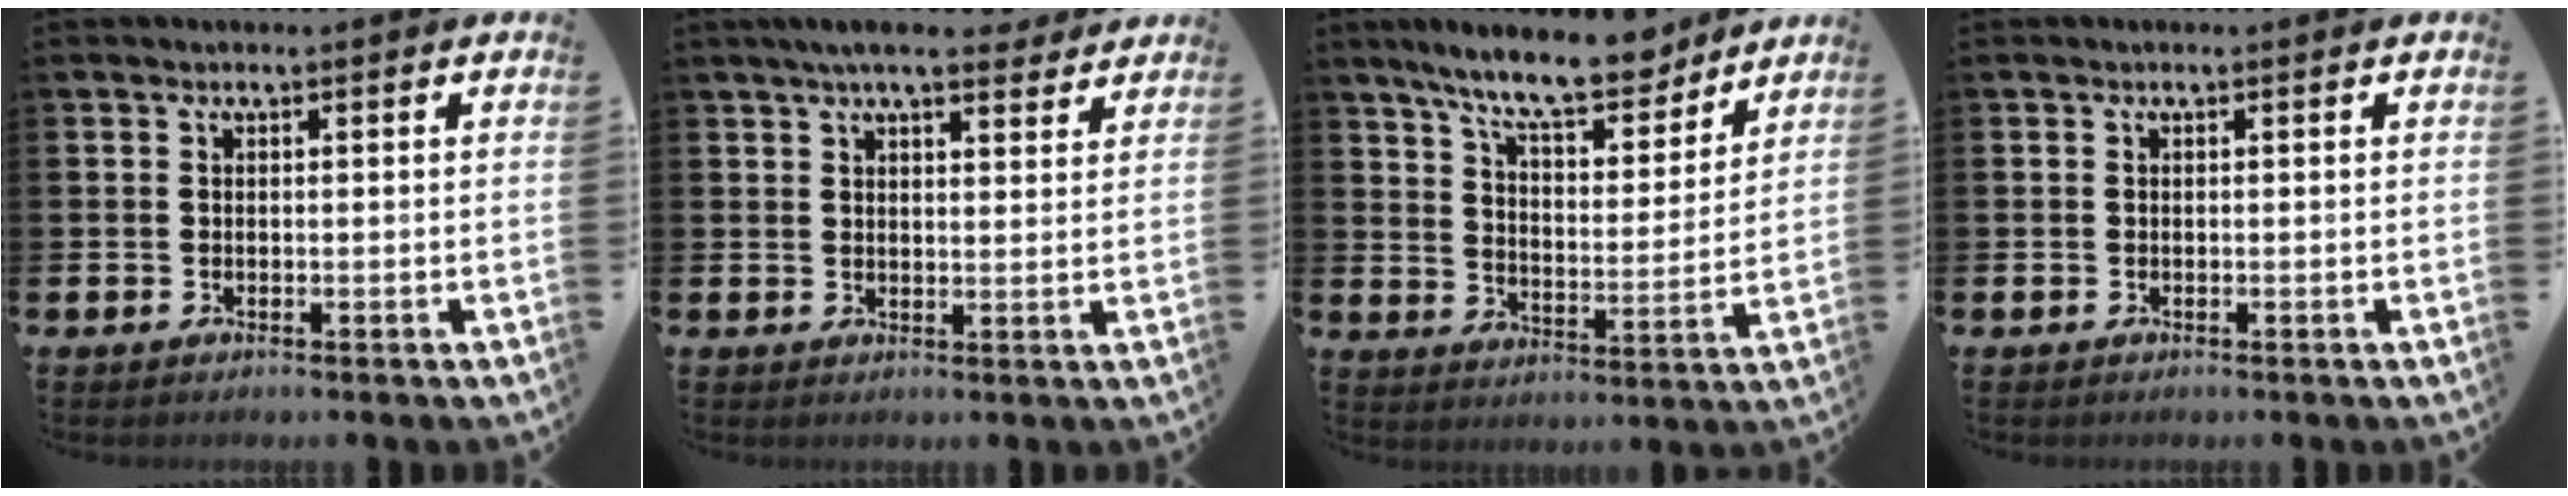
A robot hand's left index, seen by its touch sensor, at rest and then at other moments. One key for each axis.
{"total": 6.0, "fx": 5.3, "fy": 1.1, "fz": 2.5, "tx": -0.048, "ty": -0.016, "tz": 0.093}
{"total": 10.5, "fx": 9.5, "fy": 1.9, "fz": 4.2, "tx": -0.099, "ty": -0.050, "tz": 0.166}
{"total": 0.0}